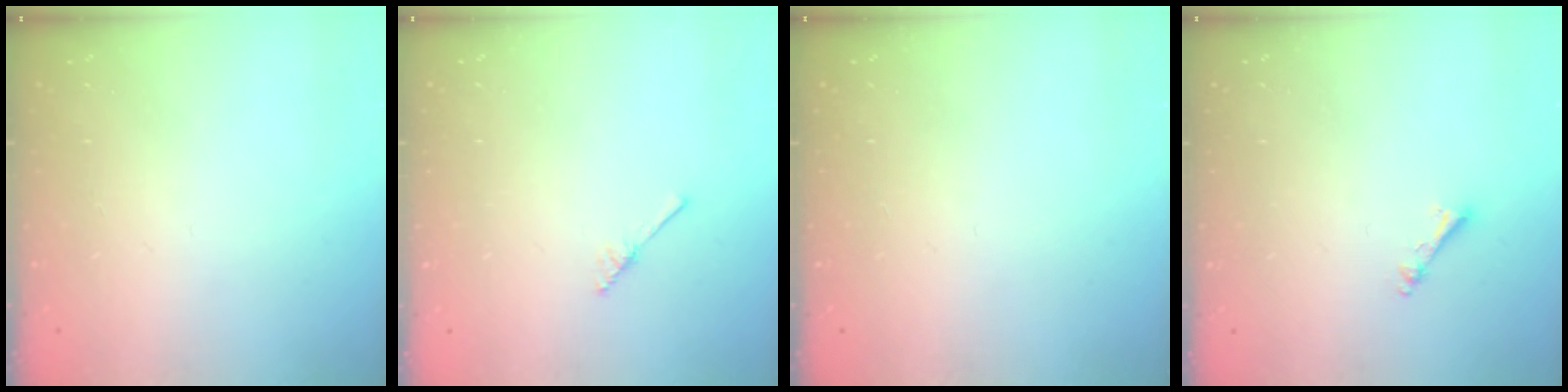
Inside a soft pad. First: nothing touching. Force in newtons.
{"total": 2.5, "press": 2.4, "slide": 0.3}
{"total": 0.0}
{"total": 2.5, "press": 2.5, "slide": 0.3}